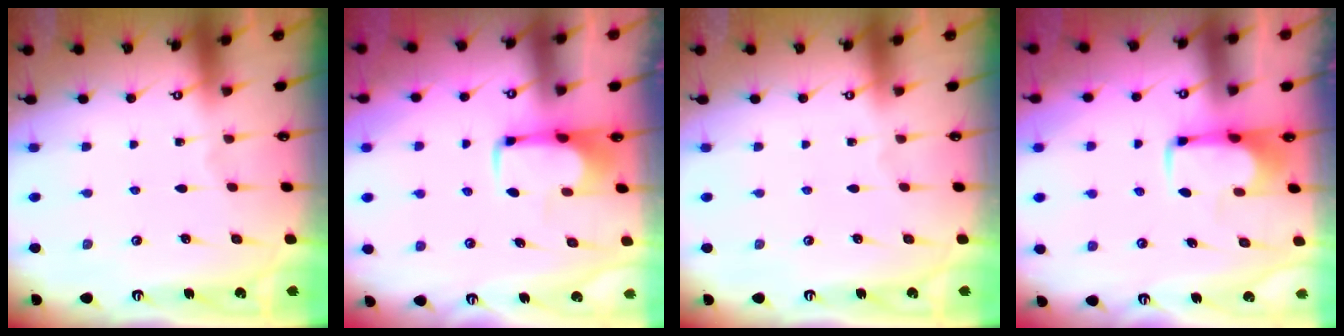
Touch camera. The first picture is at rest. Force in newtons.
{"total": 1.8, "press": 1.7, "slide": 0.5}
{"total": 0.0}
{"total": 2.0, "press": 2.0, "slide": 0.4}